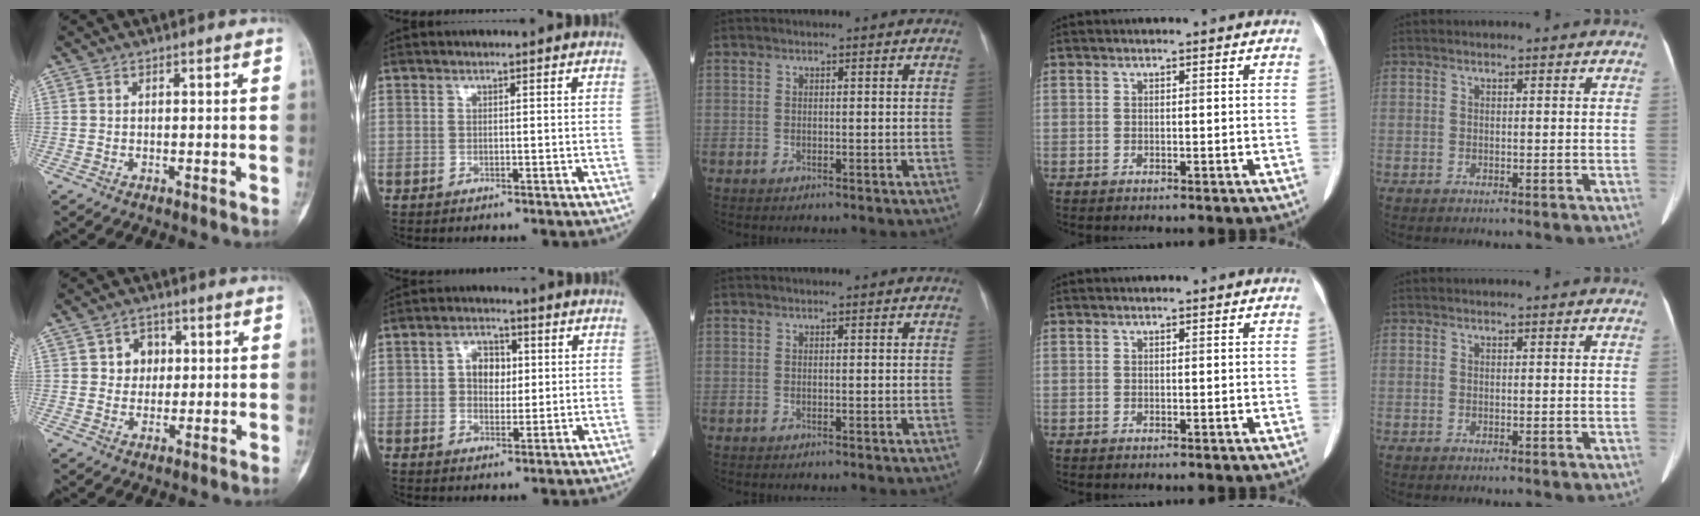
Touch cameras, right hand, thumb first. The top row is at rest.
{"thumb": {"total": 4.9, "force": [1.0, 4.3, 2.0], "torque": [0.006, 0.003, 0.011]}, "index": {"total": 5.8, "force": [1.0, 3.9, 4.2], "torque": [-0.085, 0.019, 0.021]}}